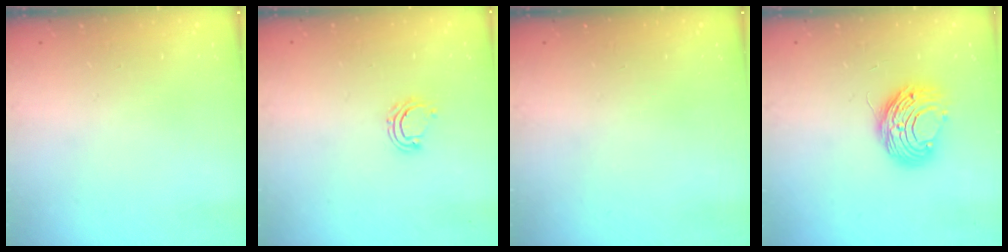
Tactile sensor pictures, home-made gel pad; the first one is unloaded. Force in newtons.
{"total": 4.7, "press": 4.6, "slide": 0.3}
{"total": 0.0}
{"total": 9.1, "press": 9.1, "slide": 0.5}